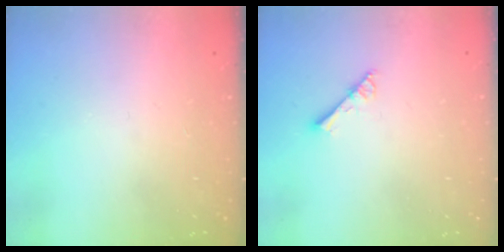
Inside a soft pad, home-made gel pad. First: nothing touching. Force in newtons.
{"total": 4.1, "press": 4.0, "slide": 0.5}